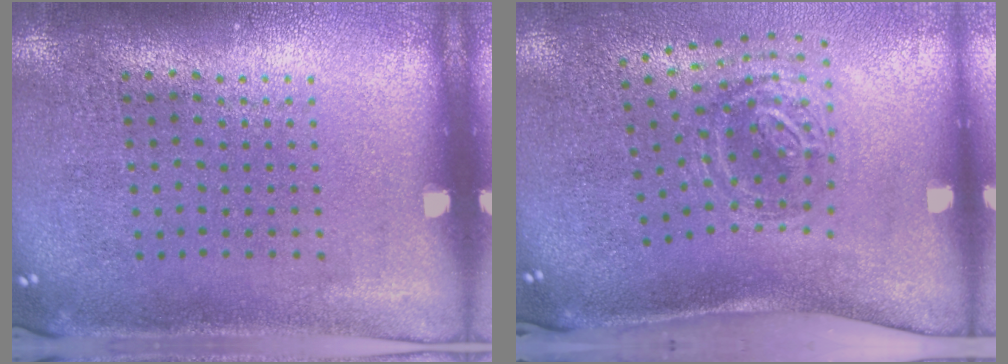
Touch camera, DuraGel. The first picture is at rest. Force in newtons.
{"total": 1.8, "press": 1.2, "slide": 1.3}